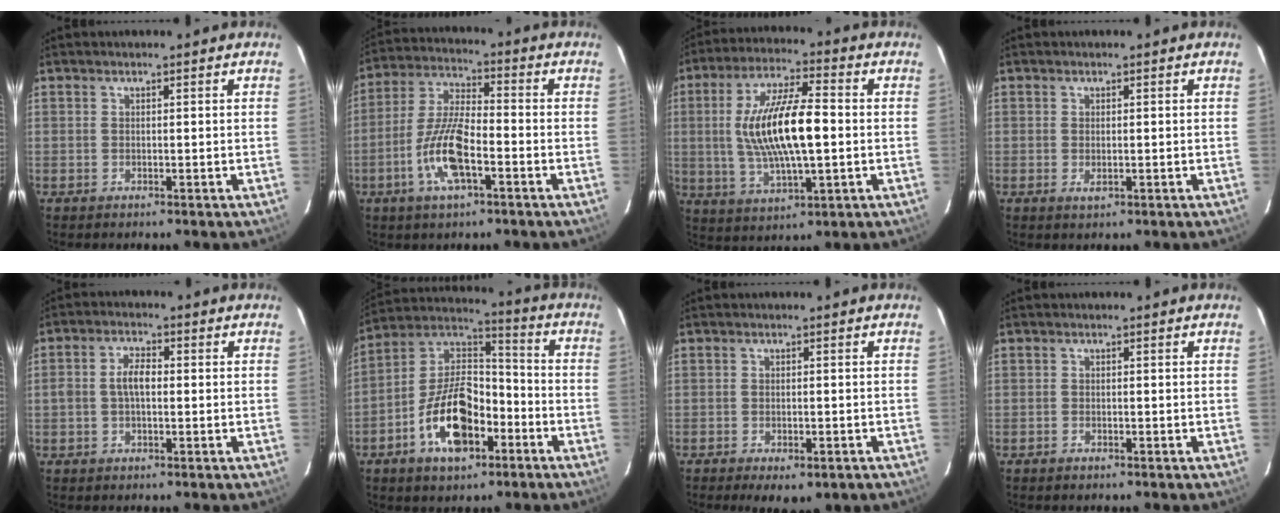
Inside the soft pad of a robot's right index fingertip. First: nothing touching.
{"total": 11.5, "force": [-4.7, 3.6, 9.9], "torque": [-0.210, -0.001, -0.092]}
{"total": 15.8, "force": [0.1, 4.8, 15.0], "torque": [-0.286, 0.006, 0.007]}
{"total": 1.6, "force": [-0.3, 1.0, 1.2], "torque": [-0.022, -0.002, -0.003]}
{"total": 4.4, "force": [-0.2, 2.3, 3.7], "torque": [-0.074, 0.012, -0.002]}
{"total": 16.4, "force": [-7.1, 9.0, 11.7], "torque": [-0.228, 0.021, -0.121]}
{"total": 6.1, "force": [-3.9, 2.4, 4.0], "torque": [-0.083, -0.022, -0.053]}
{"total": 0.8, "force": [-0.6, 0.3, 0.3], "torque": [-0.007, 0.000, -0.012]}